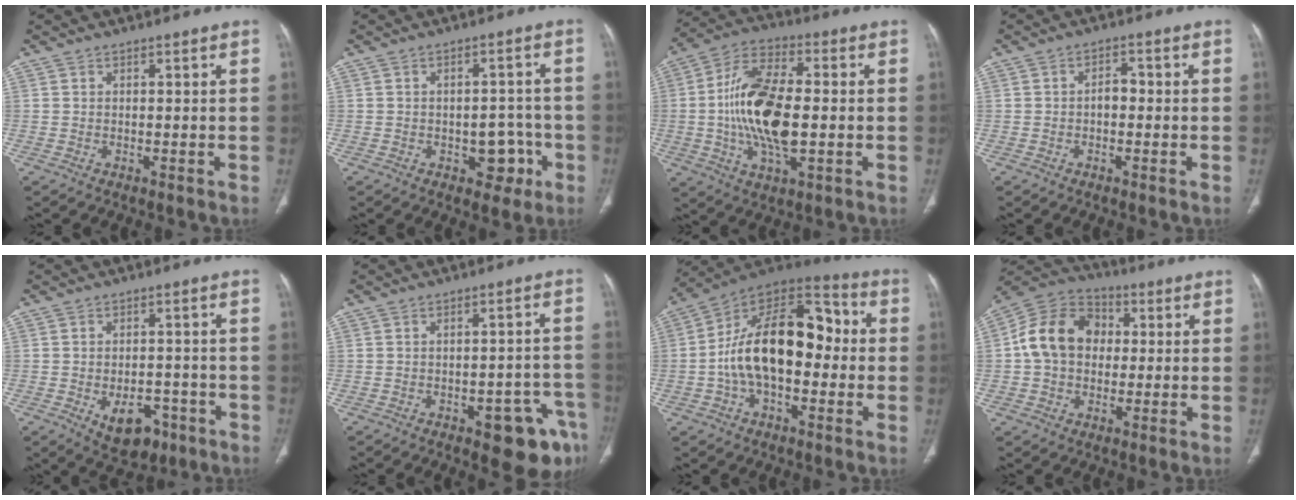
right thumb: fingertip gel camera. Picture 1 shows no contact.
{"total": 6.5, "force": [-2.5, 4.2, 4.2], "torque": [-0.017, 0.023, -0.028]}
{"total": 17.9, "force": [-1.1, 8.4, 15.8], "torque": [-0.304, 0.014, -0.023]}
{"total": 2.6, "force": [-0.5, 1.7, 1.9], "torque": [-0.017, 0.012, -0.014]}
{"total": 8.3, "force": [-3.8, 5.1, 5.3], "torque": [-0.053, 0.018, -0.044]}
{"total": 10.7, "force": [-5.9, 4.0, 8.0], "torque": [-0.066, 0.035, -0.067]}
{"total": 21.3, "force": [-0.9, 12.2, 17.4], "torque": [-0.271, 0.049, -0.022]}
{"total": 14.1, "force": [1.0, 11.0, 8.7], "torque": [-0.138, 0.031, 0.008]}